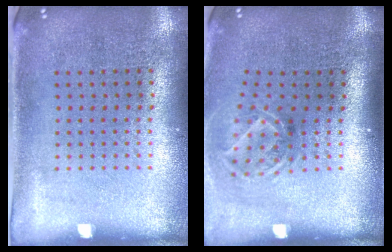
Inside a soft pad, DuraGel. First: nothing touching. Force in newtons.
{"total": 1.9, "press": 1.3, "slide": 1.4}